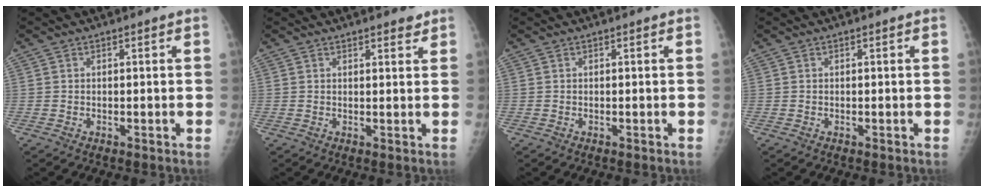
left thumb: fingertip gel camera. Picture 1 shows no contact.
{"total": 2.4, "force": [1.9, 0.8, 1.2], "torque": [-0.006, -0.009, 0.022]}
{"total": 0.0}
{"total": 0.0}